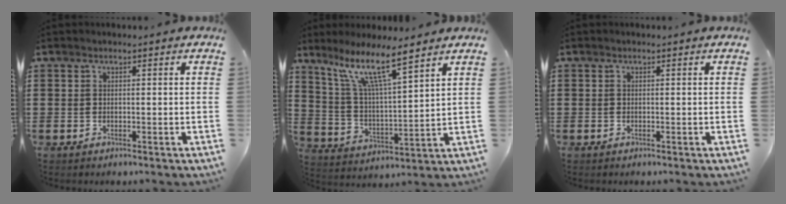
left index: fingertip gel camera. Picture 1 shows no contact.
{"total": 9.9, "force": [7.4, 0.9, 6.4], "torque": [-0.146, -0.032, 0.130]}
{"total": 0.0}